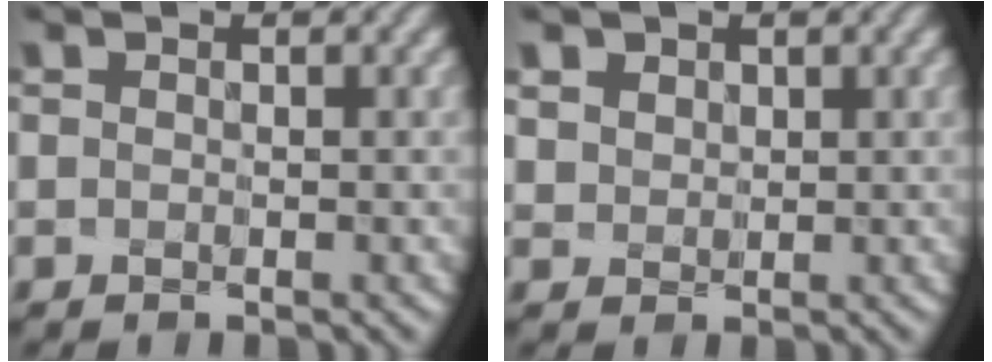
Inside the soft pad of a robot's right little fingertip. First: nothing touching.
{"total": 2.6, "force": [1.3, 2.0, 0.9], "torque": [-0.049, 0.003, 0.031]}